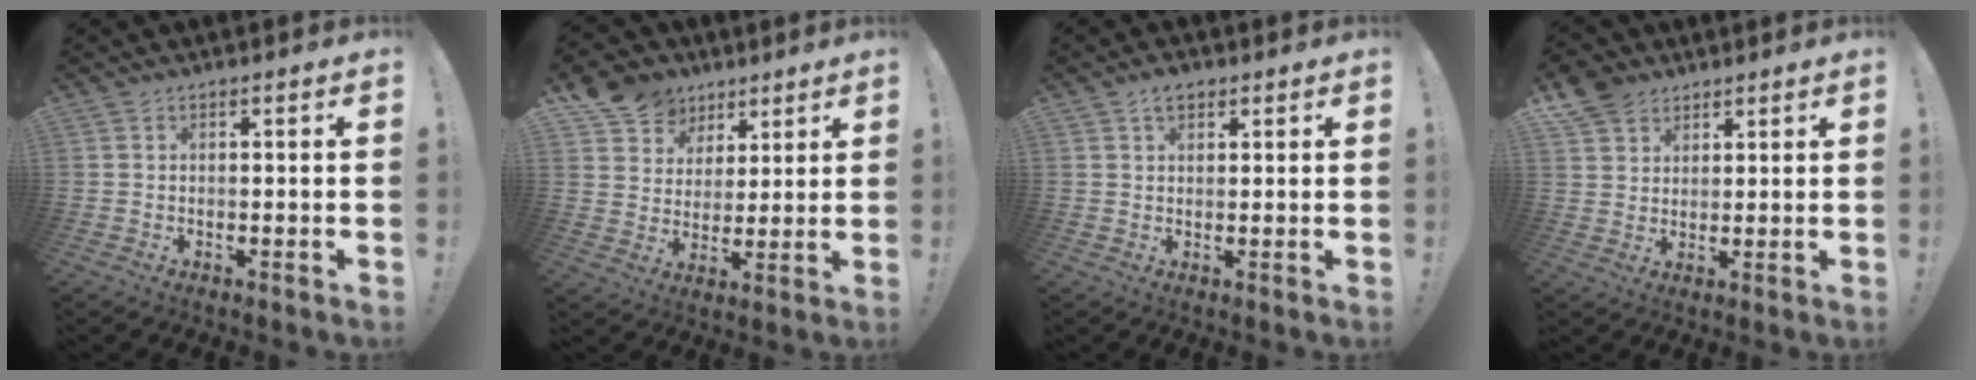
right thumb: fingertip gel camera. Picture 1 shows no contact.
{"total": 11.5, "force": [6.9, 8.9, 2.4], "torque": [-0.036, -0.048, 0.139]}
{"total": 3.7, "force": [2.2, 2.2, 2.0], "torque": [-0.030, -0.005, 0.040]}
{"total": 7.2, "force": [4.8, 5.1, 1.5], "torque": [-0.031, -0.028, 0.098]}